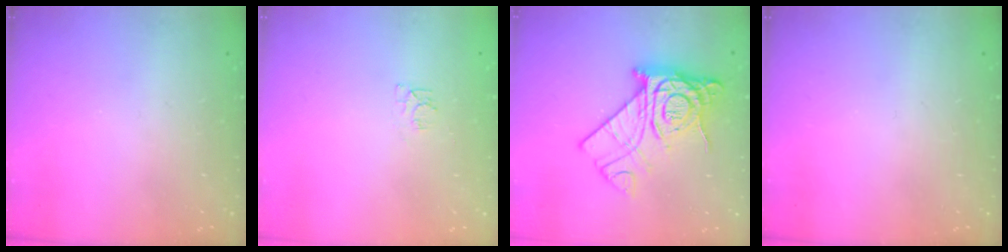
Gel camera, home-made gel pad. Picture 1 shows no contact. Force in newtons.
{"total": 4.6, "press": 4.5, "slide": 0.5}
{"total": 18.3, "press": 18.2, "slide": 1.7}
{"total": 0.0}